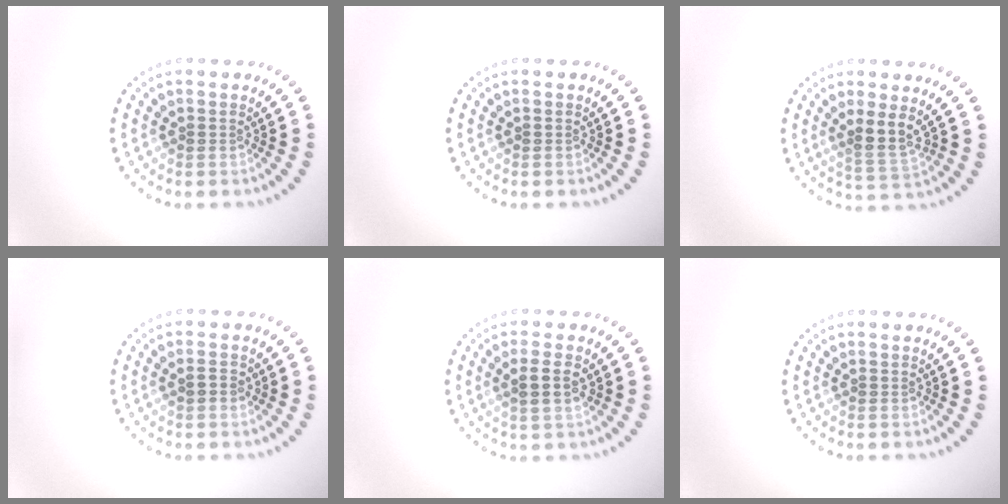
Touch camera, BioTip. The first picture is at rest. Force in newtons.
{"total": 0.0}
{"total": 2.8, "press": 2.3, "slide": 1.6}
{"total": 0.8, "press": 0.8, "slide": 0.3}
{"total": 2.5, "press": 2.5, "slide": 0.4}
{"total": 0.0}